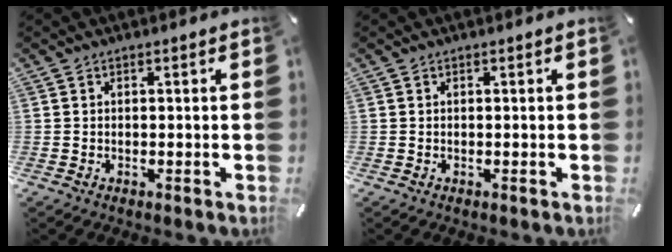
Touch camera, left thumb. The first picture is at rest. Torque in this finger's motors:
{"motor_torque": [-0.04, -0.03, 0.03, 0.03, 0.00]}